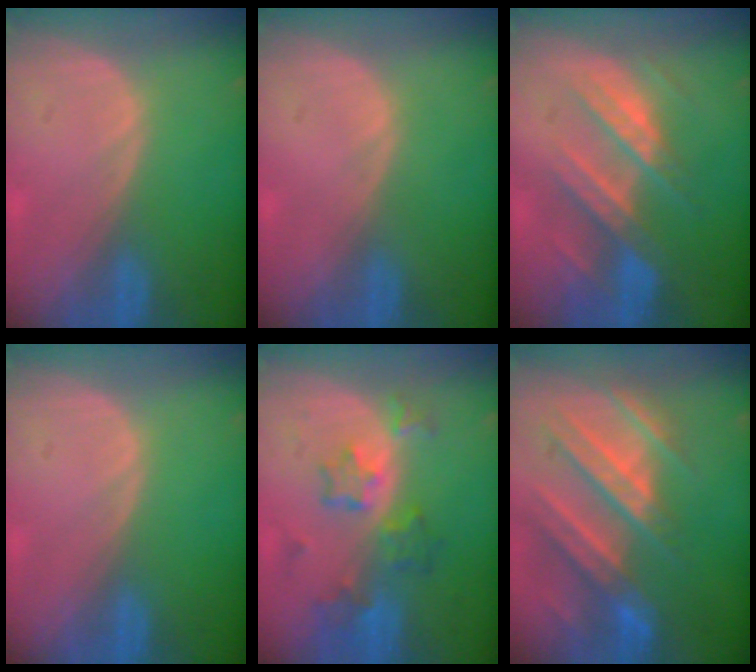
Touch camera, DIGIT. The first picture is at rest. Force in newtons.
{"total": 0.0}
{"total": 8.9, "press": 7.8, "slide": 4.2}
{"total": 0.0}
{"total": 7.3, "press": 6.5, "slide": 3.5}
{"total": 10.6, "press": 9.6, "slide": 4.4}